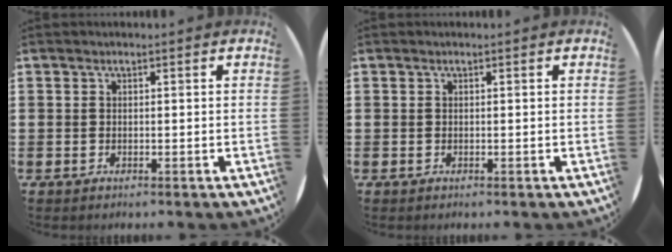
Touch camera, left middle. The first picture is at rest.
{"total": 0.0}